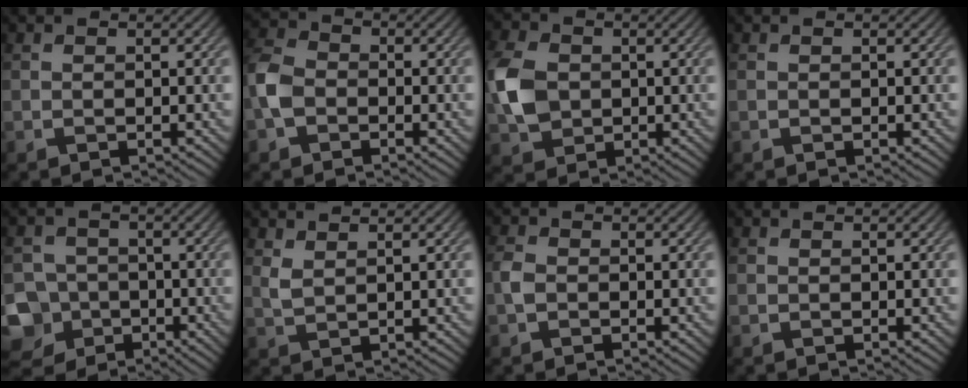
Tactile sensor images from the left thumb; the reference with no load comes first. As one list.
[{"total": 4.7, "force": [-1.7, 3.5, 2.5], "torque": [-0.067, 0.003, -0.049]}, {"total": 6.5, "force": [0.0, 5.2, 3.9], "torque": [-0.104, 0.002, -0.009]}, {"total": 0.0}, {"total": 10.4, "force": [-5.4, 8.6, 2.5], "torque": [-0.076, -0.037, -0.112]}, {"total": 1.8, "force": [1.4, 0.3, 1.0], "torque": [-0.032, 0.000, 0.031]}, {"total": 1.8, "force": [-0.6, 1.4, 1.0], "torque": [-0.023, 0.003, -0.022]}, {"total": 0.0}]